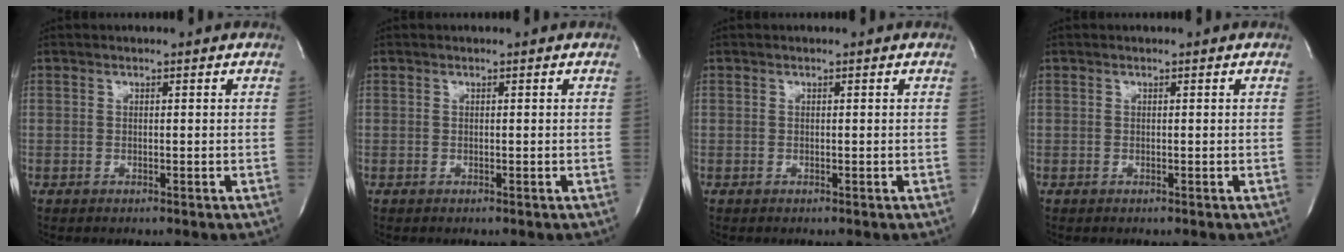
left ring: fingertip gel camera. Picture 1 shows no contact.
{"total": 0.0}
{"total": 0.0}
{"total": 0.0}